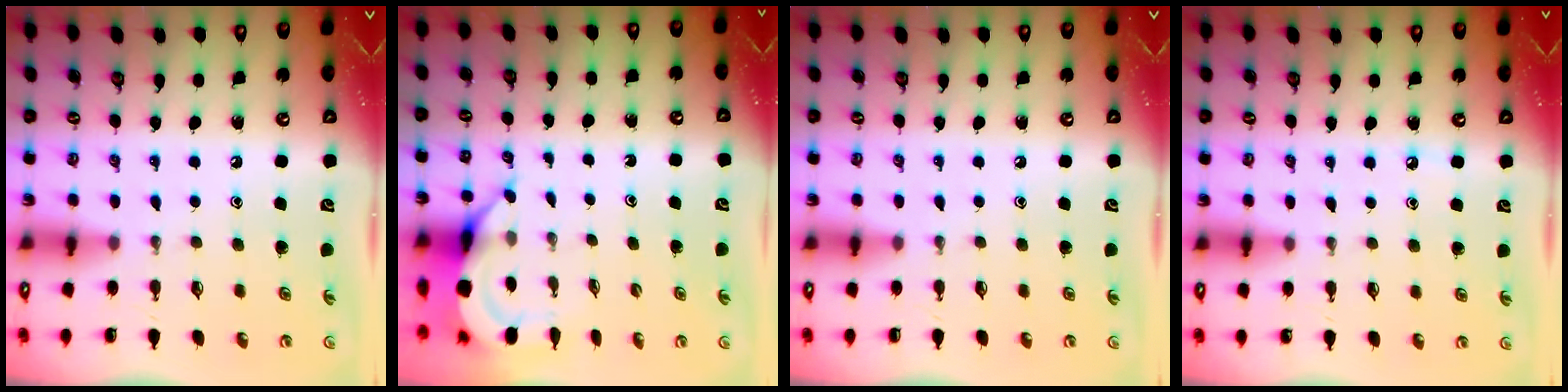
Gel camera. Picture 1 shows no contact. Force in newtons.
{"total": 7.0, "press": 6.9, "slide": 0.5}
{"total": 0.0}
{"total": 5.2, "press": 5.2, "slide": 0.6}